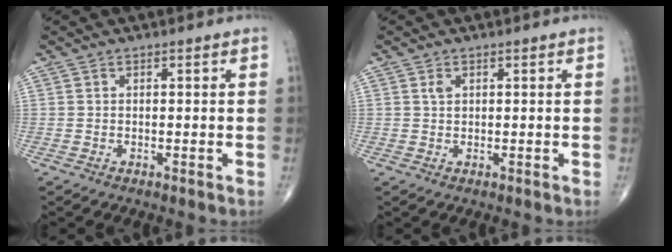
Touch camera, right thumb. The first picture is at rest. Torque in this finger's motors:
{"motor_torque": [-0.12, 0.58, 0.13, -0.16, 0.01]}